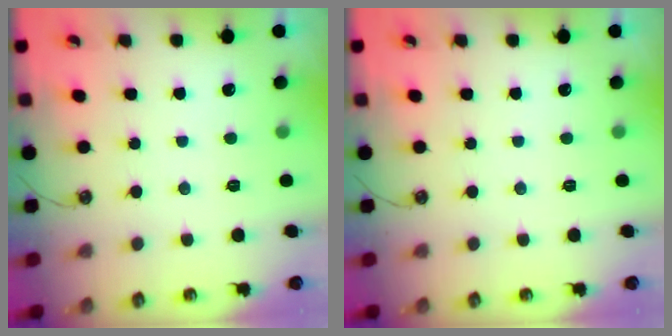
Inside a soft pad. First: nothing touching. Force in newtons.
{"total": 0.0}